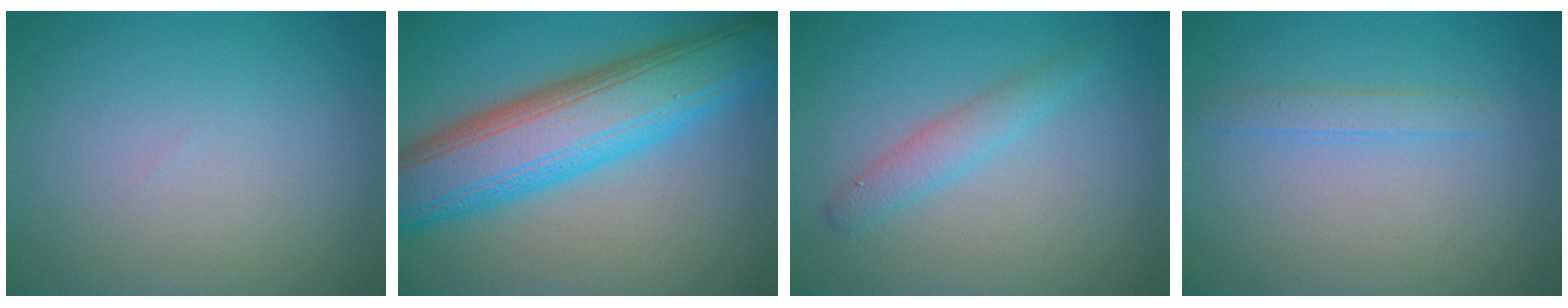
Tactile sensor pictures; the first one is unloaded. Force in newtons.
{"total": 11.0, "press": 11.0, "slide": 0.1}
{"total": 2.1, "press": 2.1, "slide": 0.2}
{"total": 1.4, "press": 1.4, "slide": 0.1}